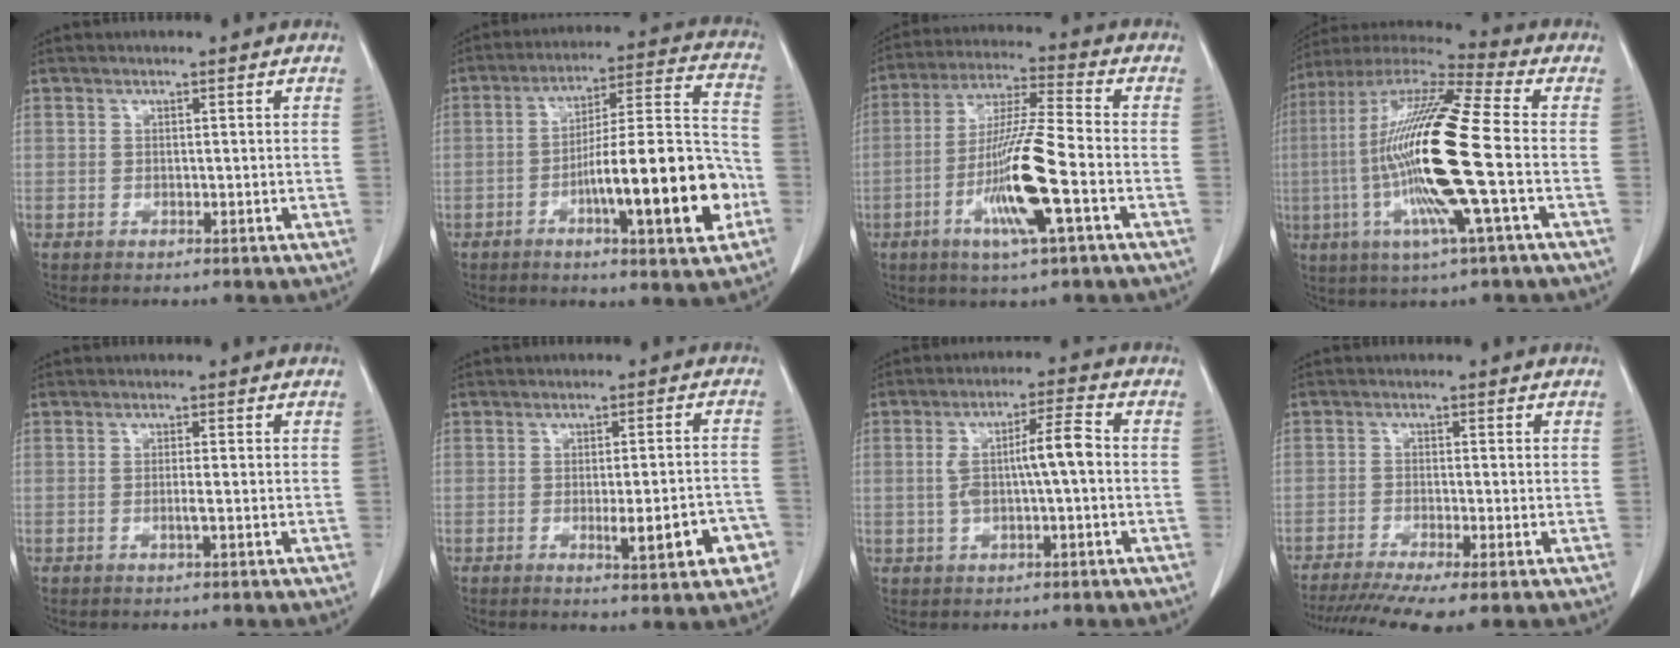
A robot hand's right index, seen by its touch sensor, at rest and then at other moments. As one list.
[{"total": 18.1, "force": [-5.8, 2.2, 17.0], "torque": [-0.257, 0.012, -0.084]}, {"total": 13.3, "force": [-4.4, 0.1, 12.6], "torque": [-0.248, -0.010, -0.086]}, {"total": 19.8, "force": [-2.8, 0.5, 19.6], "torque": [-0.400, -0.008, -0.067]}, {"total": 1.3, "force": [-0.4, -0.2, 1.2], "torque": [-0.024, -0.002, -0.008]}, {"total": 7.7, "force": [-3.0, 1.3, 6.9], "torque": [-0.087, 0.006, -0.032]}, {"total": 7.1, "force": [0.0, 1.0, 7.1], "torque": [-0.133, 0.019, -0.001]}, {"total": 9.5, "force": [-7.0, 0.7, 6.4], "torque": [-0.104, -0.013, -0.114]}]